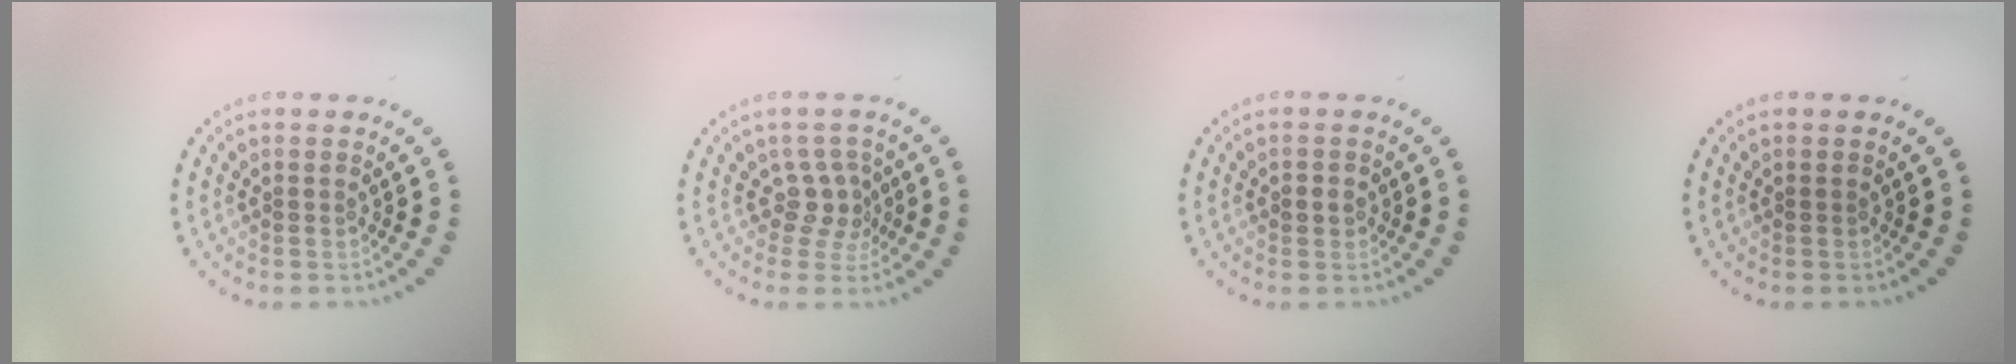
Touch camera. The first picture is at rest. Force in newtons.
{"total": 2.3, "press": 1.5, "slide": 1.7}
{"total": 1.1, "press": 1.0, "slide": 0.3}
{"total": 0.0}